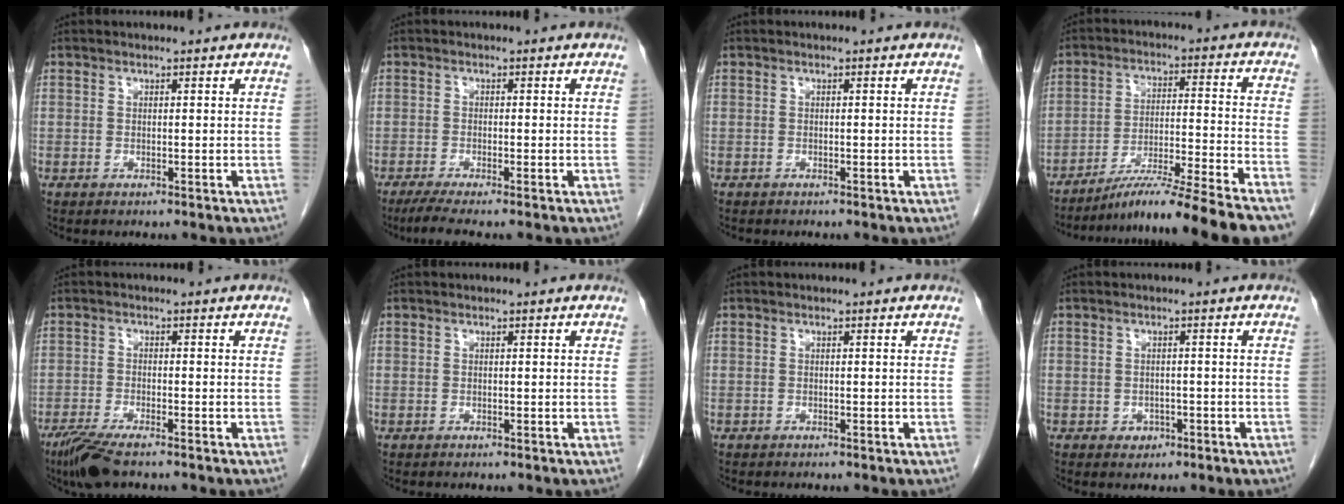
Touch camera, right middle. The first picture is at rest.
{"total": 4.2, "force": [-3.2, -0.1, 2.7], "torque": [-0.047, -0.012, -0.056]}
{"total": 0.6, "force": [-0.5, 0.2, 0.2], "torque": [-0.006, 0.001, -0.009]}
{"total": 16.6, "force": [-14.2, -2.2, 8.4], "torque": [-0.115, -0.013, -0.228]}
{"total": 5.8, "force": [-4.2, 0.8, 3.8], "torque": [-0.077, -0.015, -0.075]}
{"total": 0.0}
{"total": 0.0}
{"total": 1.8, "force": [-0.9, 1.5, 0.6], "torque": [-0.005, 0.006, -0.005]}